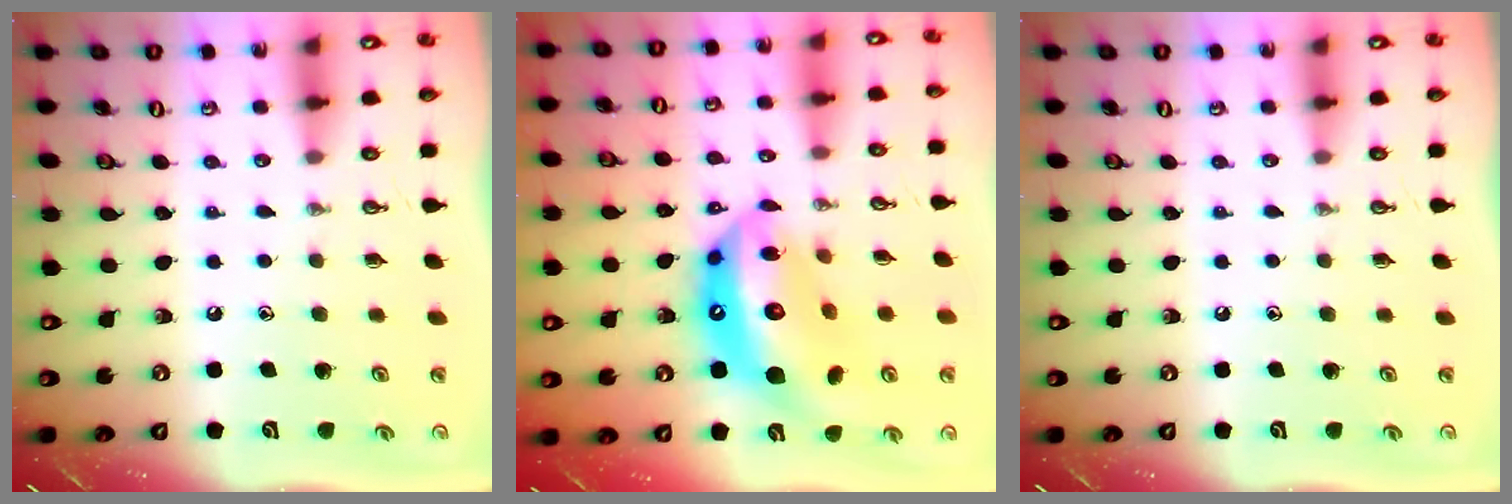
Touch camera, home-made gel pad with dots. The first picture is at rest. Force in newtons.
{"total": 20.5, "press": 20.4, "slide": 2.1}
{"total": 0.0}